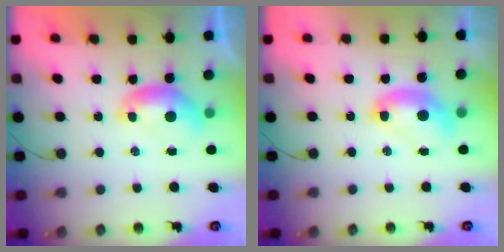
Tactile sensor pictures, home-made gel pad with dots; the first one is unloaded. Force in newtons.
{"total": 2.6, "press": 2.6, "slide": 0.1}